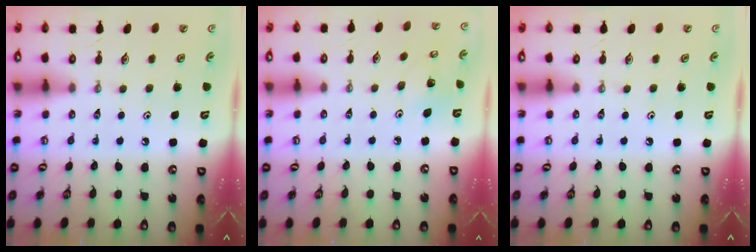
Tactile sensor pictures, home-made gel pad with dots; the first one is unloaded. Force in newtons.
{"total": 4.5, "press": 4.5, "slide": 0.4}
{"total": 0.0}